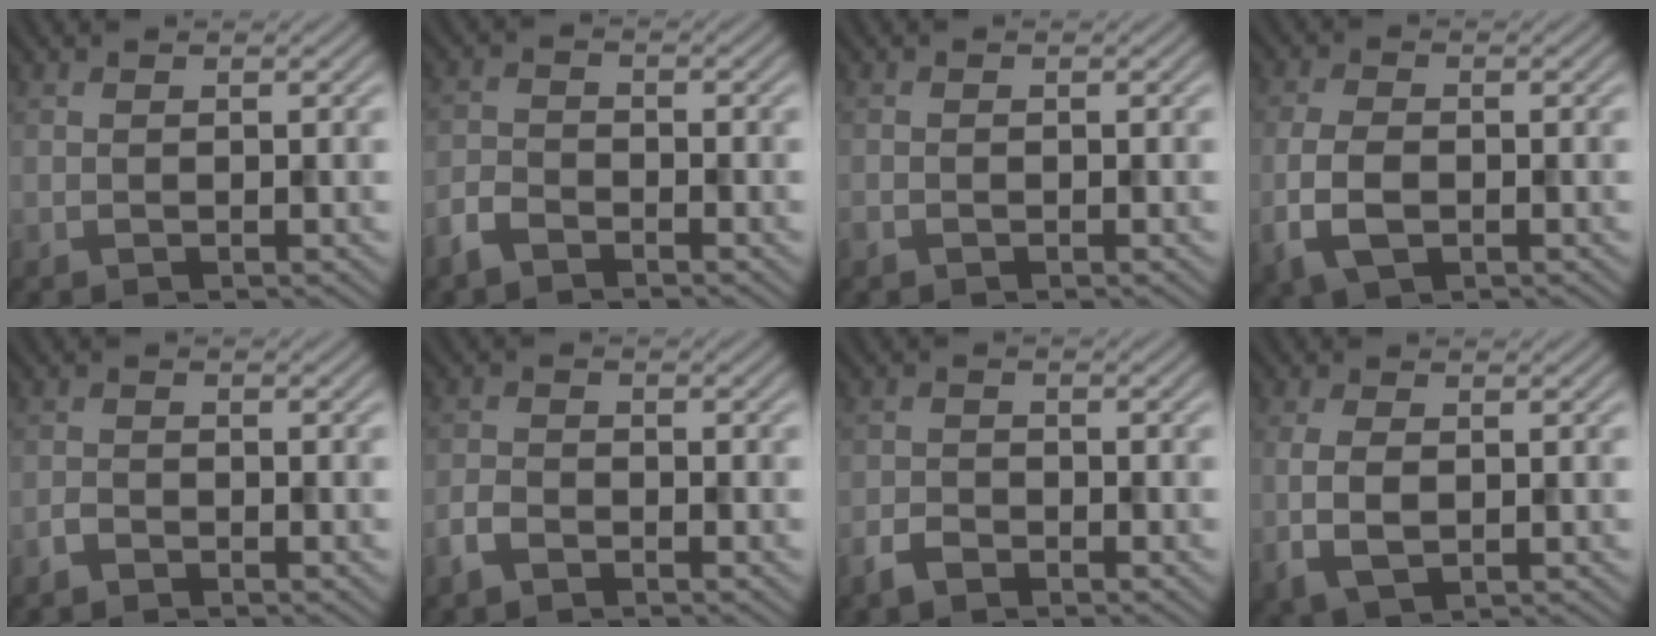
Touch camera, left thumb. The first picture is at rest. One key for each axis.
{"total": 3.0, "fx": -2.5, "fy": 1.2, "fz": 1.3, "tx": -0.030, "ty": -0.004, "tz": -0.063}
{"total": 0.6, "fx": -0.5, "fy": 0.3, "fz": 0.2, "tx": -0.005, "ty": -0.002, "tz": -0.009}
{"total": 5.0, "fx": -1.7, "fy": 2.7, "fz": 3.8, "tx": -0.093, "ty": -0.006, "tz": -0.038}
{"total": 1.3, "fx": -1.2, "fy": 0.5, "fz": 0.4, "tx": -0.008, "ty": 0.001, "tz": -0.028}
{"total": 2.5, "fx": -1.9, "fy": 1.1, "fz": 1.2, "tx": -0.027, "ty": -0.001, "tz": -0.047}
{"total": 2.4, "fx": -1.9, "fy": 1.1, "fz": 1.0, "tx": -0.021, "ty": -0.001, "tz": -0.044}
{"total": 3.8, "fx": -0.3, "fy": 2.0, "fz": 3.2, "tx": -0.080, "ty": -0.007, "tz": -0.004}